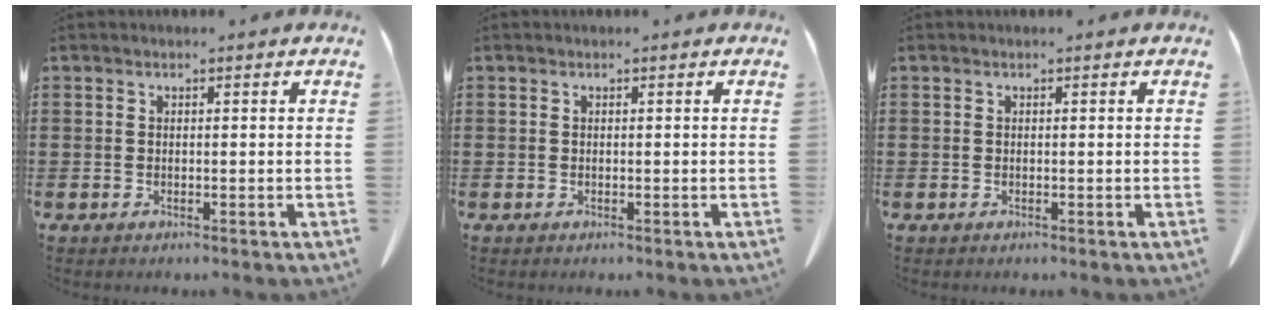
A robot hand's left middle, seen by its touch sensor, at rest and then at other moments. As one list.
[{"total": 0.0}, {"total": 0.0}]